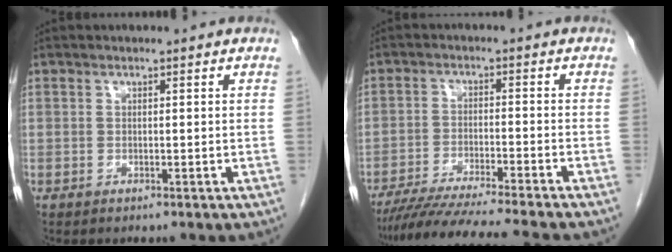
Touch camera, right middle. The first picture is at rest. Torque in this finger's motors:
{"motor_torque": [1.21, -0.92, 0.42, 0.11]}